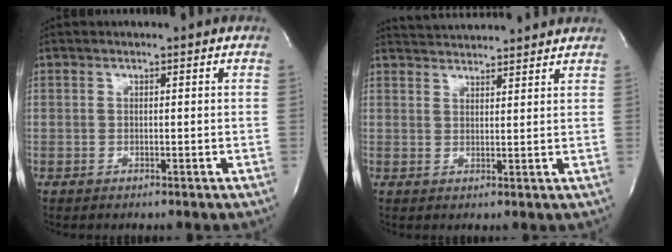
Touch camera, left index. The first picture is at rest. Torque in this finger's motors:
{"motor_torque": [-0.38, -0.67, 0.12, 0.06]}